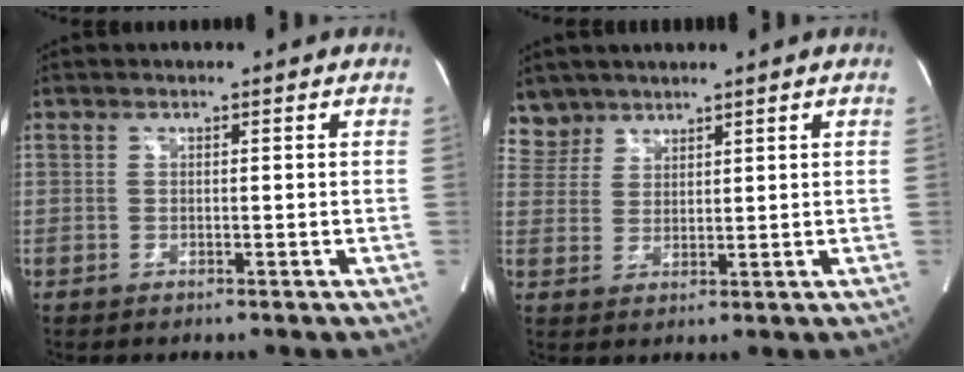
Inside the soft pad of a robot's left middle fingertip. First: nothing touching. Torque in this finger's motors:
{"motor_torque": [0.05, -0.08, 0.06, -0.01]}